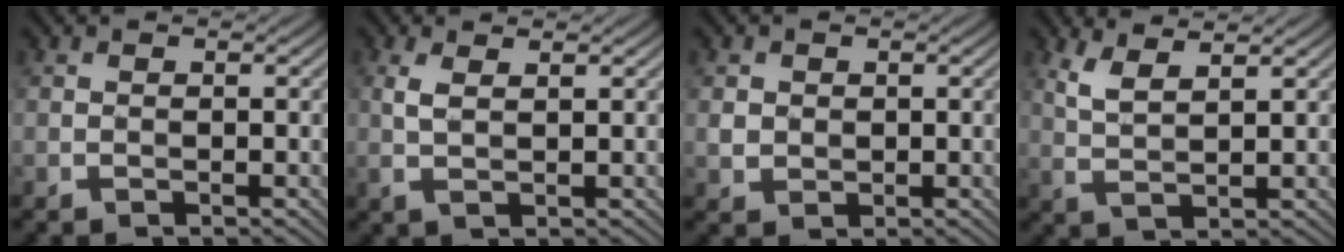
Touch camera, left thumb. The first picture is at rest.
{"total": 2.6, "force": [1.3, 0.6, 2.2], "torque": [-0.063, 0.004, 0.028]}
{"total": 1.9, "force": [0.4, 1.8, 0.5], "torque": [-0.026, -0.003, 0.009]}
{"total": 4.3, "force": [2.9, 0.8, 3.0], "torque": [-0.079, 0.004, 0.065]}